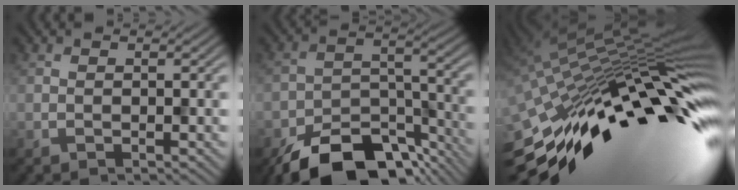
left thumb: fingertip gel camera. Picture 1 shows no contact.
{"total": 13.9, "force": [-10.5, 6.2, 6.7], "torque": [-0.123, -0.018, -0.163]}
{"total": 18.0, "force": [-3.3, 4.6, 17.1], "torque": [-0.288, 0.005, -0.085]}